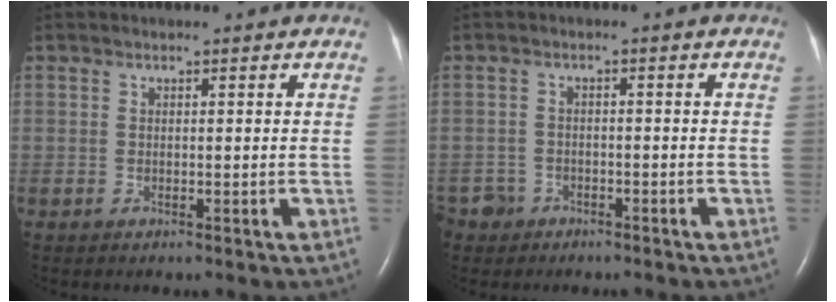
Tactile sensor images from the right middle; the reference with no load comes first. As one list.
[{"total": 3.9, "force": [-2.7, 2.8, -0.3], "torque": [0.001, 0.007, -0.049]}]